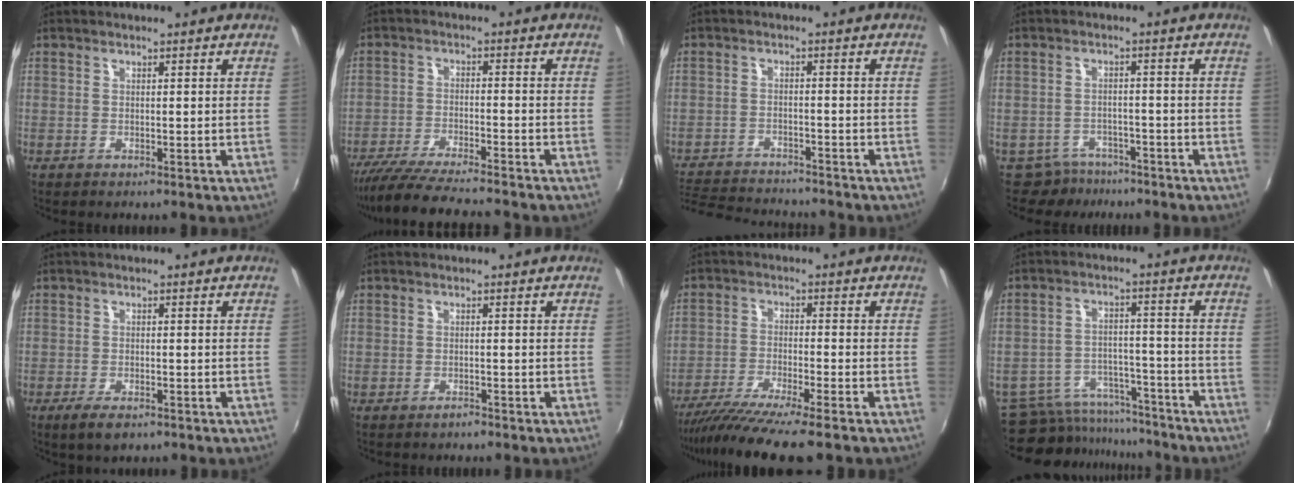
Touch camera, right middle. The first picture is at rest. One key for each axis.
{"total": 13.9, "fx": -12.4, "fy": 0.9, "fz": 6.2, "tx": -0.133, "ty": -0.026, "tz": -0.207}
{"total": 13.3, "fx": -12.0, "fy": 3.3, "fz": 4.6, "tx": -0.116, "ty": -0.012, "tz": -0.188}
{"total": 5.6, "fx": -4.6, "fy": 3.2, "fz": -0.1, "tx": -0.012, "ty": 0.007, "tz": -0.075}
{"total": 4.5, "fx": -3.0, "fy": 1.7, "fz": 3.0, "tx": -0.071, "ty": -0.016, "tz": -0.054}
{"total": 1.2, "fx": -1.1, "fy": 0.5, "fz": 0.2, "tx": -0.005, "ty": -0.001, "tz": -0.020}
{"total": 10.8, "fx": -8.9, "fy": -0.4, "fz": 6.0, "tx": -0.129, "ty": -0.038, "tz": -0.153}
{"total": 14.0, "fx": -12.2, "fy": 5.9, "fz": 3.3, "tx": -0.086, "ty": 0.021, "tz": -0.168}